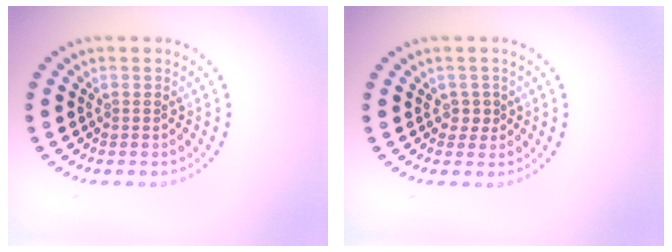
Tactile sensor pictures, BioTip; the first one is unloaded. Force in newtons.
{"total": 1.0, "press": 0.9, "slide": 0.6}